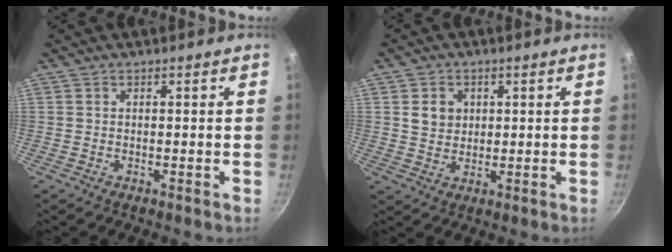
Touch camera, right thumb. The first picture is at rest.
{"total": 4.8, "force": [1.3, 4.1, 2.0], "torque": [-0.012, -0.004, 0.024]}